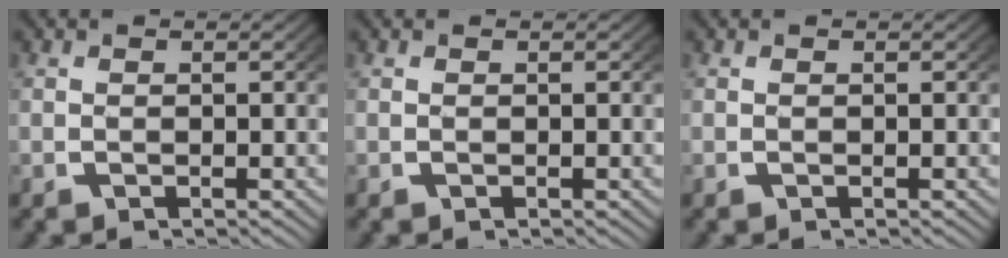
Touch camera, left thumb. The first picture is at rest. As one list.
[{"total": 0.0}, {"total": 0.0}]